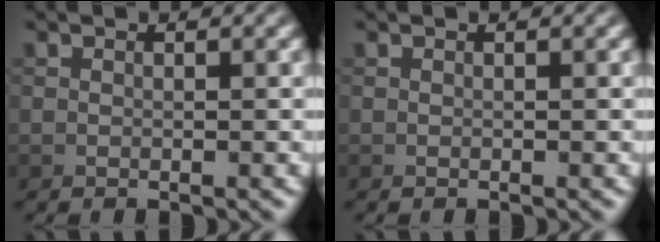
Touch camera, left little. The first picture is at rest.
{"total": 0.0}